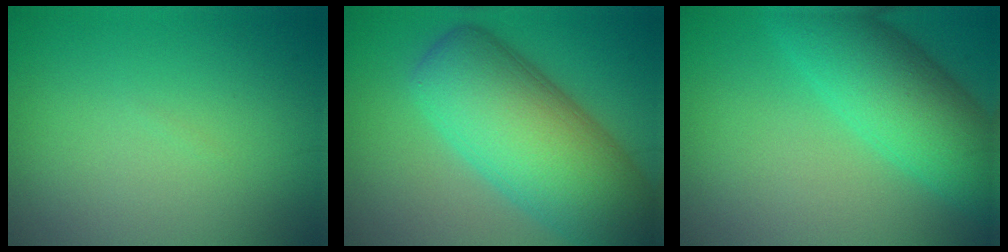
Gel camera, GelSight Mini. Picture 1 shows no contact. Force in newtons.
{"total": 13.0, "press": 12.9, "slide": 0.7}
{"total": 7.9, "press": 7.9, "slide": 0.2}